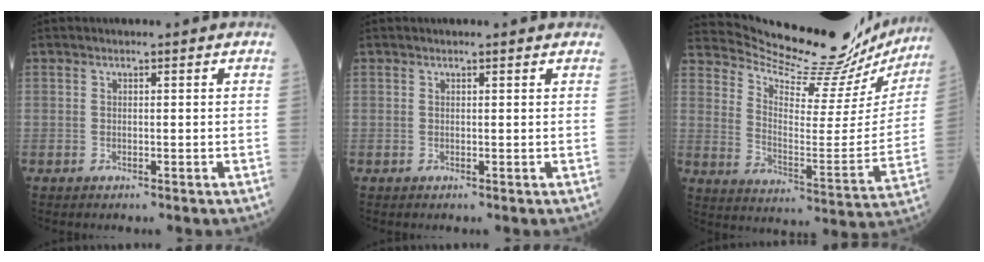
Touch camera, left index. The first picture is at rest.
{"total": 1.0, "force": [0.9, 0.2, 0.4], "torque": [-0.011, 0.002, 0.005]}
{"total": 22.9, "force": [22.1, 2.8, 5.2], "torque": [-0.097, -0.095, 0.291]}